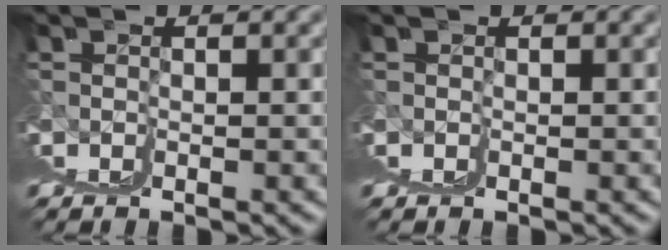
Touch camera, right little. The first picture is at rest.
{"total": 0.0}